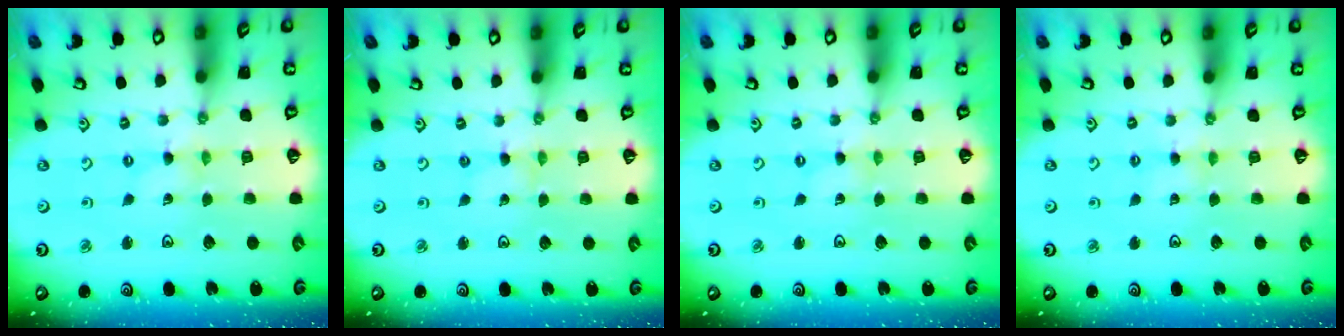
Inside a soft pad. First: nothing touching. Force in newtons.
{"total": 1.3, "press": 1.3, "slide": 0.1}
{"total": 0.0}
{"total": 2.8, "press": 2.8, "slide": 0.3}